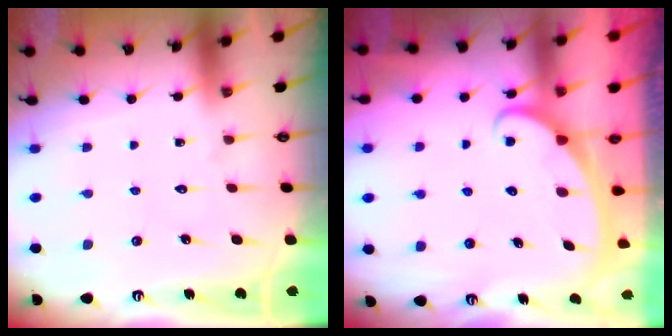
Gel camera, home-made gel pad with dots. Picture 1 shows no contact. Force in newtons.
{"total": 2.3, "press": 2.3, "slide": 0.4}